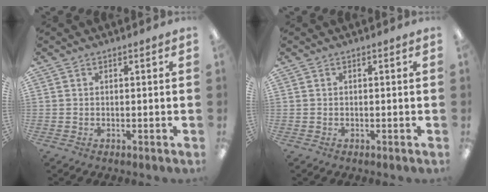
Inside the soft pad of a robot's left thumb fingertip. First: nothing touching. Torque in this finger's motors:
{"motor_torque": [0.00, 0.00, 0.05, 0.05, 0.00]}